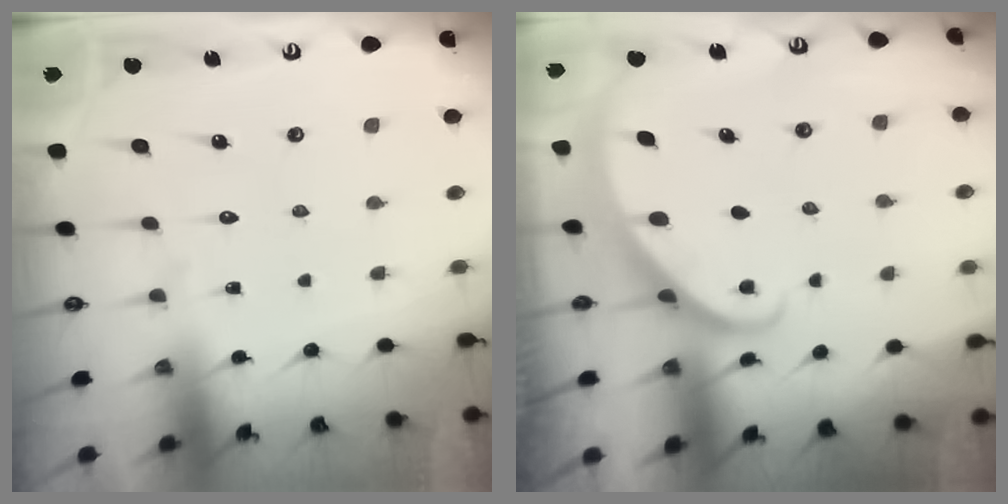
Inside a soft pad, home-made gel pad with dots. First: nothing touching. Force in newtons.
{"total": 1.7, "press": 1.7, "slide": 0.1}